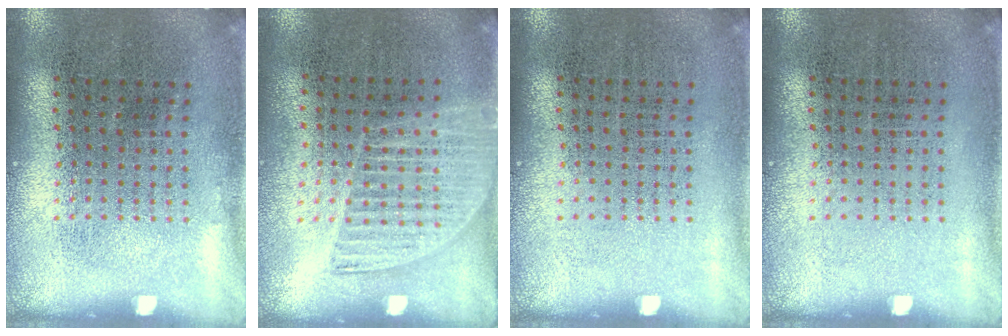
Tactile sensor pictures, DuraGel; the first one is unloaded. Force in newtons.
{"total": 1.3, "press": 1.2, "slide": 0.6}
{"total": 0.0}
{"total": 0.0}